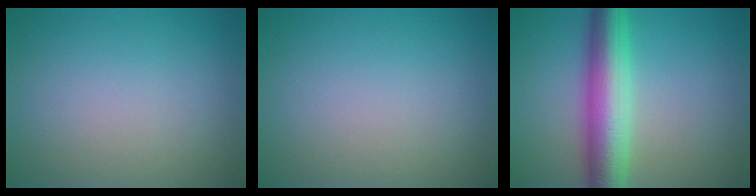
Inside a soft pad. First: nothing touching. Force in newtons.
{"total": 0.0}
{"total": 7.6, "press": 7.6, "slide": 0.1}